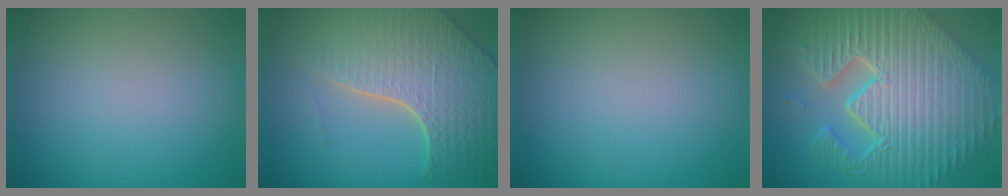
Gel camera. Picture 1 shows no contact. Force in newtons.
{"total": 7.0, "press": 5.6, "slide": 4.2}
{"total": 0.0}
{"total": 12.4, "press": 8.0, "slide": 9.5}